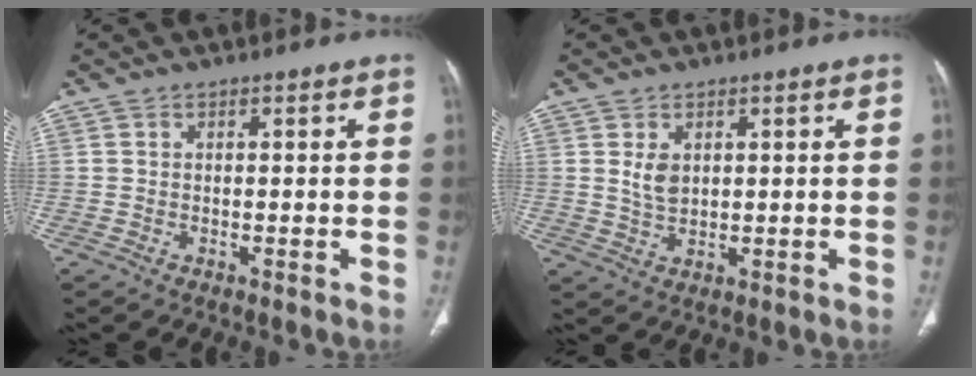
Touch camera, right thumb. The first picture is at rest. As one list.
[{"total": 3.7, "force": [1.1, 2.4, 2.6], "torque": [-0.042, -0.010, 0.028]}]